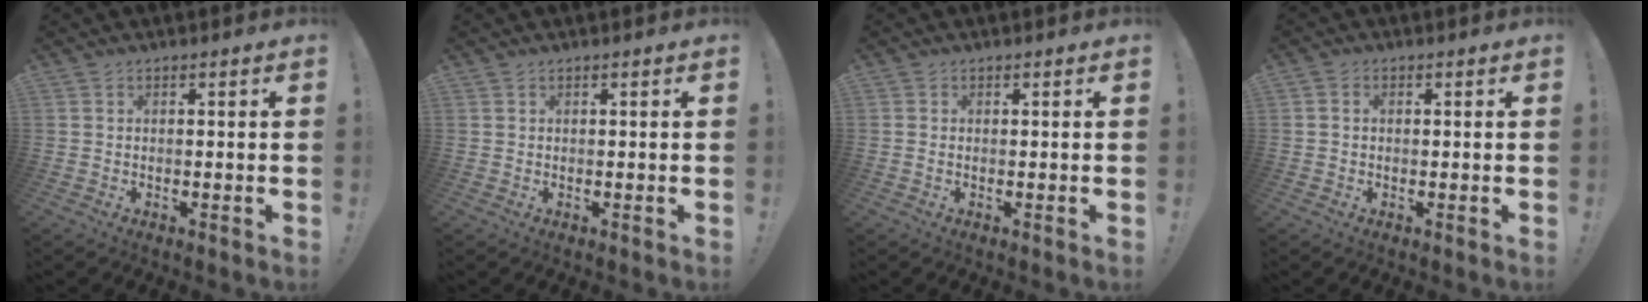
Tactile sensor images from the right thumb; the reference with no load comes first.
{"total": 0.0}
{"total": 0.0}
{"total": 1.2, "force": [-0.3, 1.0, 0.6], "torque": [-0.014, 0.006, -0.006]}